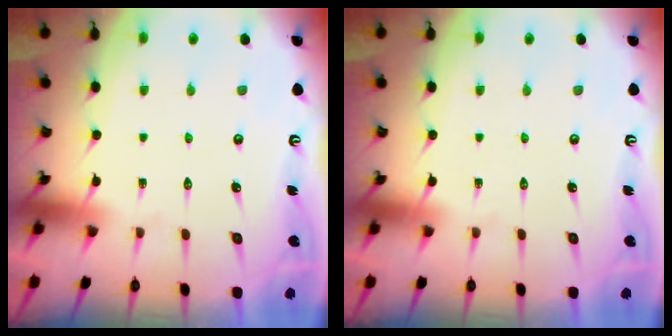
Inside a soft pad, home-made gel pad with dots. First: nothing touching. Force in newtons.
{"total": 0.0}